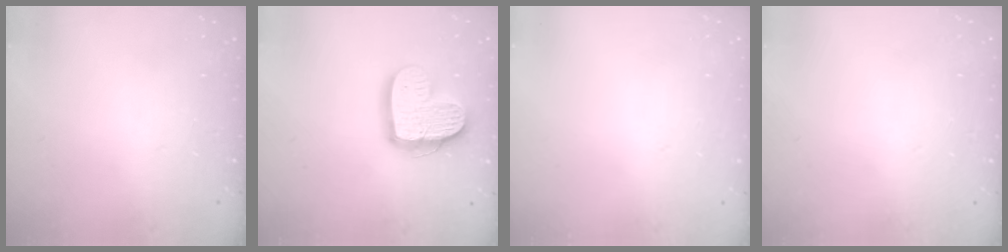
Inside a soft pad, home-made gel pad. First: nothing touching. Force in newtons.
{"total": 15.7, "press": 15.7, "slide": 1.4}
{"total": 0.0}
{"total": 0.0}